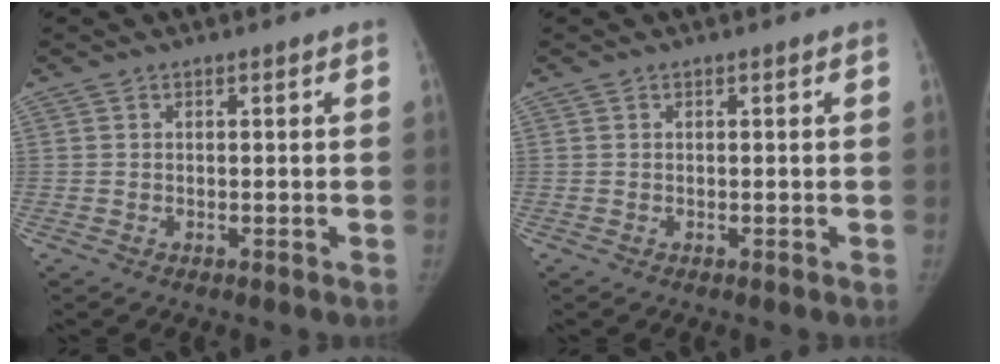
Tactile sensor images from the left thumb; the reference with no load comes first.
{"total": 0.0}